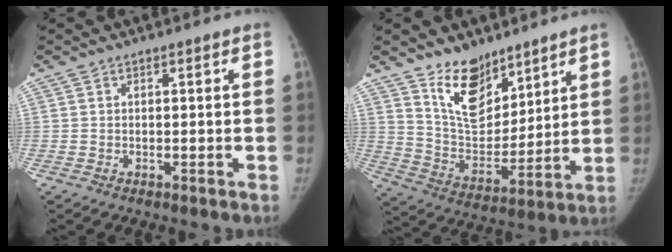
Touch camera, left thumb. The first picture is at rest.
{"total": 13.5, "force": [9.5, 7.2, 6.3], "torque": [-0.066, -0.077, 0.184]}